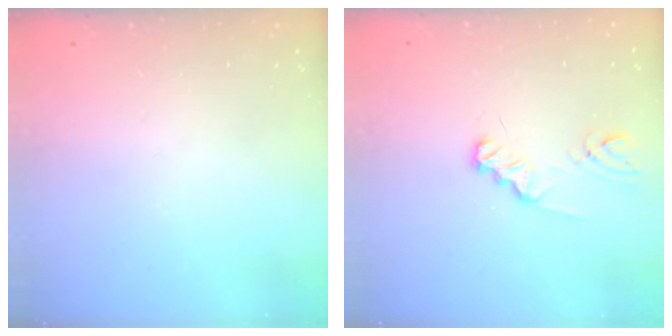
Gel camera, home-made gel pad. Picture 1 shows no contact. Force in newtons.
{"total": 2.4, "press": 2.4, "slide": 0.3}